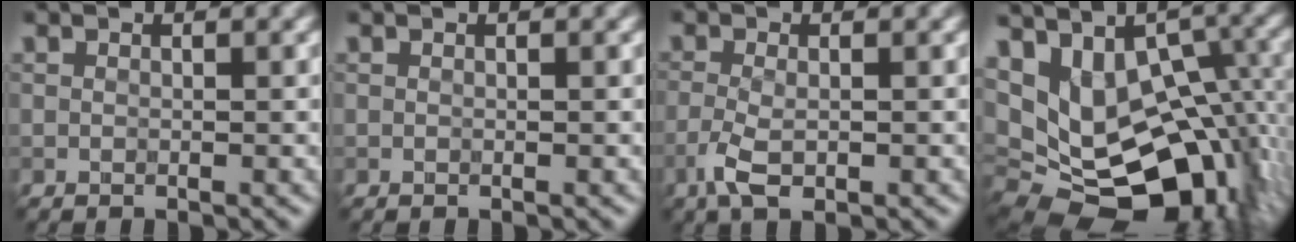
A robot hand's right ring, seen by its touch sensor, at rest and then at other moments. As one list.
[{"total": 0.0}, {"total": 2.7, "force": [-1.6, 0.9, 2.0], "torque": [-0.049, -0.009, -0.029]}, {"total": 14.6, "force": [-0.9, 9.2, 11.3], "torque": [-0.164, -0.012, 0.029]}]